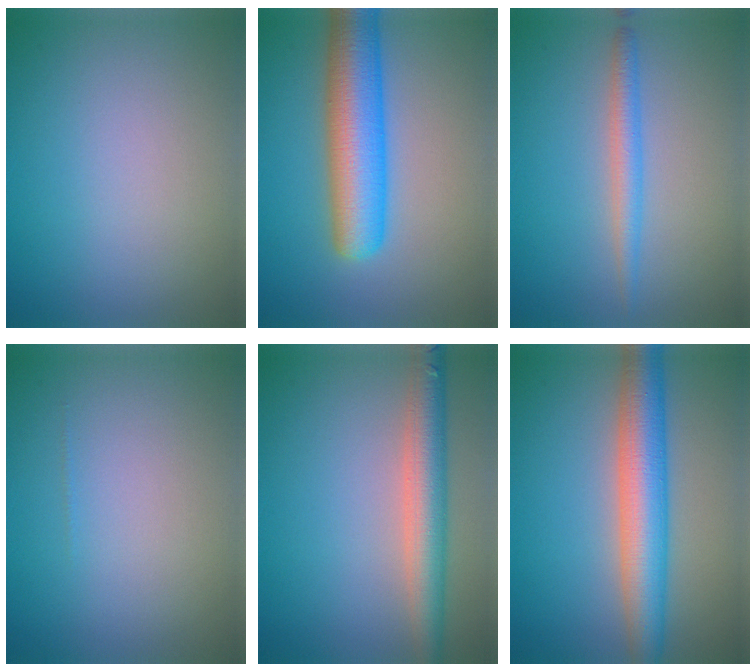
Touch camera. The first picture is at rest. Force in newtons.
{"total": 7.9, "press": 7.9, "slide": 0.2}
{"total": 2.3, "press": 2.3, "slide": 0.0}
{"total": 0.0}
{"total": 5.0, "press": 5.0, "slide": 0.2}
{"total": 6.8, "press": 6.8, "slide": 0.2}